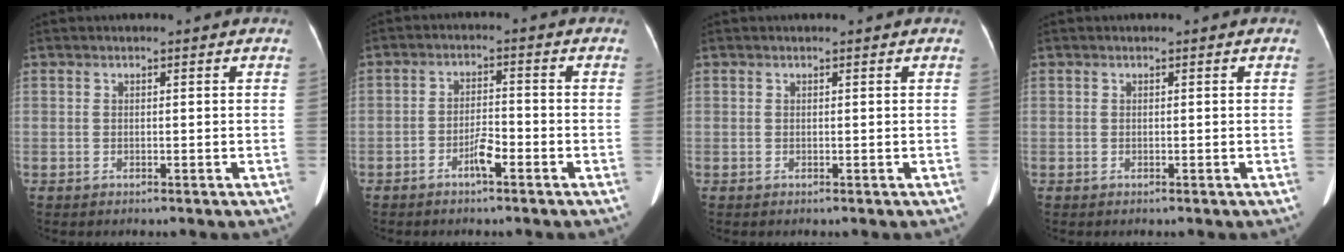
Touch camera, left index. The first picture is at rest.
{"total": 3.5, "force": [-2.2, 0.7, 2.6], "torque": [-0.051, 0.004, -0.041]}
{"total": 0.0}
{"total": 0.0}